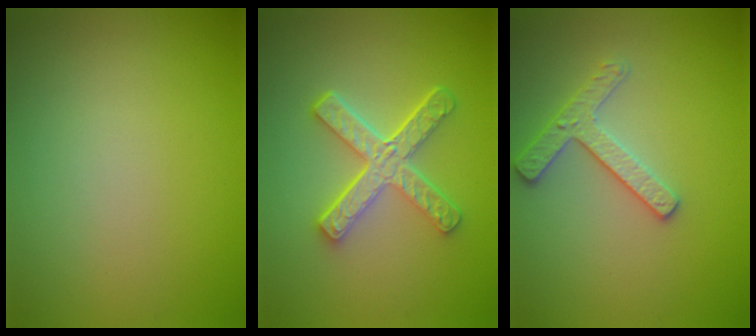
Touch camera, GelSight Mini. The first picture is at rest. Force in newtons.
{"total": 5.1, "press": 3.7, "slide": 3.5}
{"total": 2.5, "press": 2.5, "slide": 0.3}